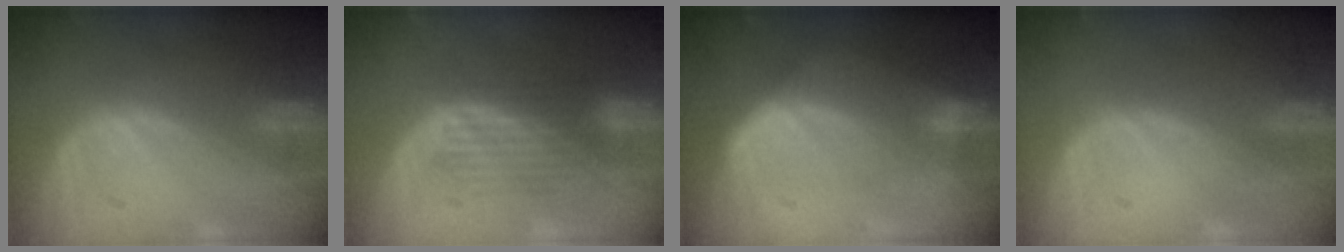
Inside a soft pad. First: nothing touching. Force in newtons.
{"total": 5.9, "press": 5.9, "slide": 0.6}
{"total": 6.3, "press": 5.8, "slide": 2.4}
{"total": 0.0}